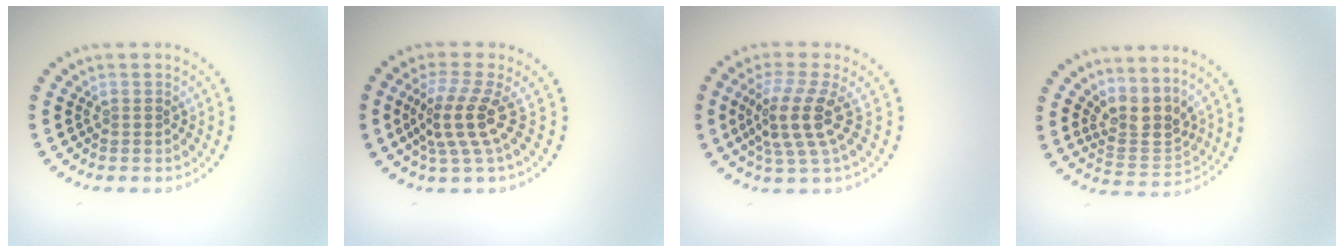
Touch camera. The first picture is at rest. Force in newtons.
{"total": 3.7, "press": 2.7, "slide": 2.6}
{"total": 4.1, "press": 3.1, "slide": 2.7}
{"total": 3.3, "press": 2.5, "slide": 2.1}